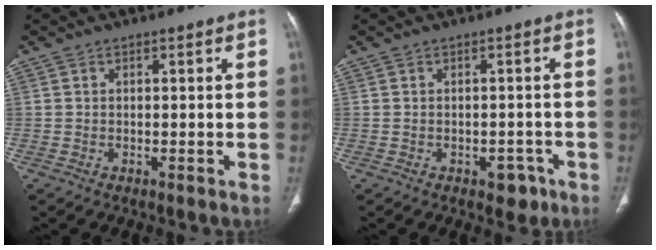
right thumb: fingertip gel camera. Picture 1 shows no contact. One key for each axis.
{"total": 3.3, "fx": -1.8, "fy": 2.1, "fz": 1.7, "tx": -0.001, "ty": 0.012, "tz": -0.018}